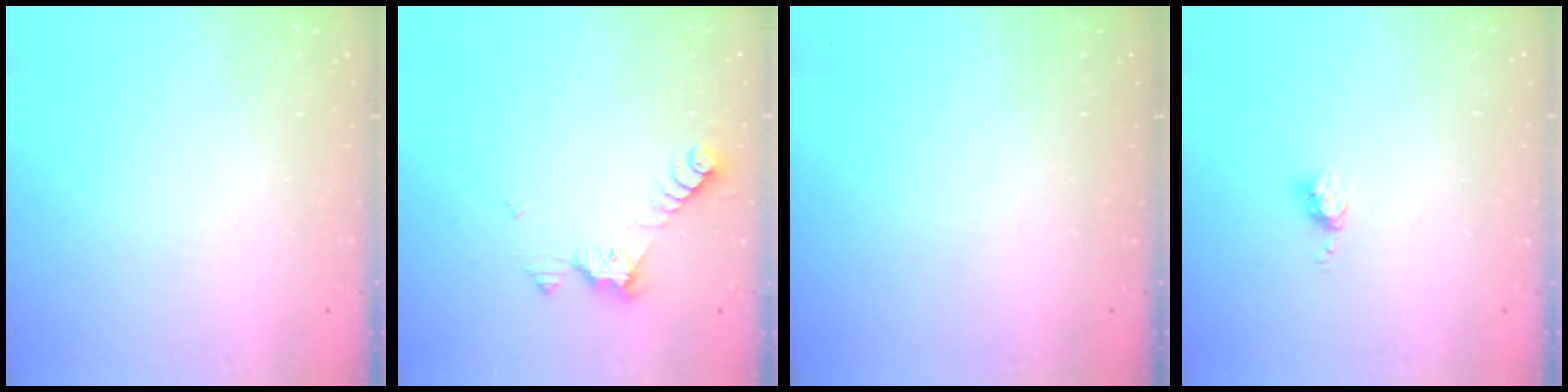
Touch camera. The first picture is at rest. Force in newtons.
{"total": 6.7, "press": 6.7, "slide": 0.4}
{"total": 0.0}
{"total": 4.2, "press": 4.1, "slide": 0.4}